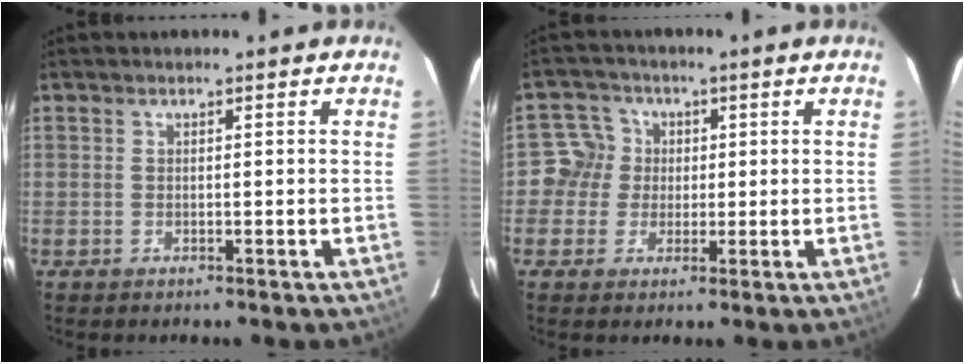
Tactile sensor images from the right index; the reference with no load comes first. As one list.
[{"total": 5.2, "force": [0.1, 5.2, 0.3], "torque": [0.008, 0.013, -0.009]}]